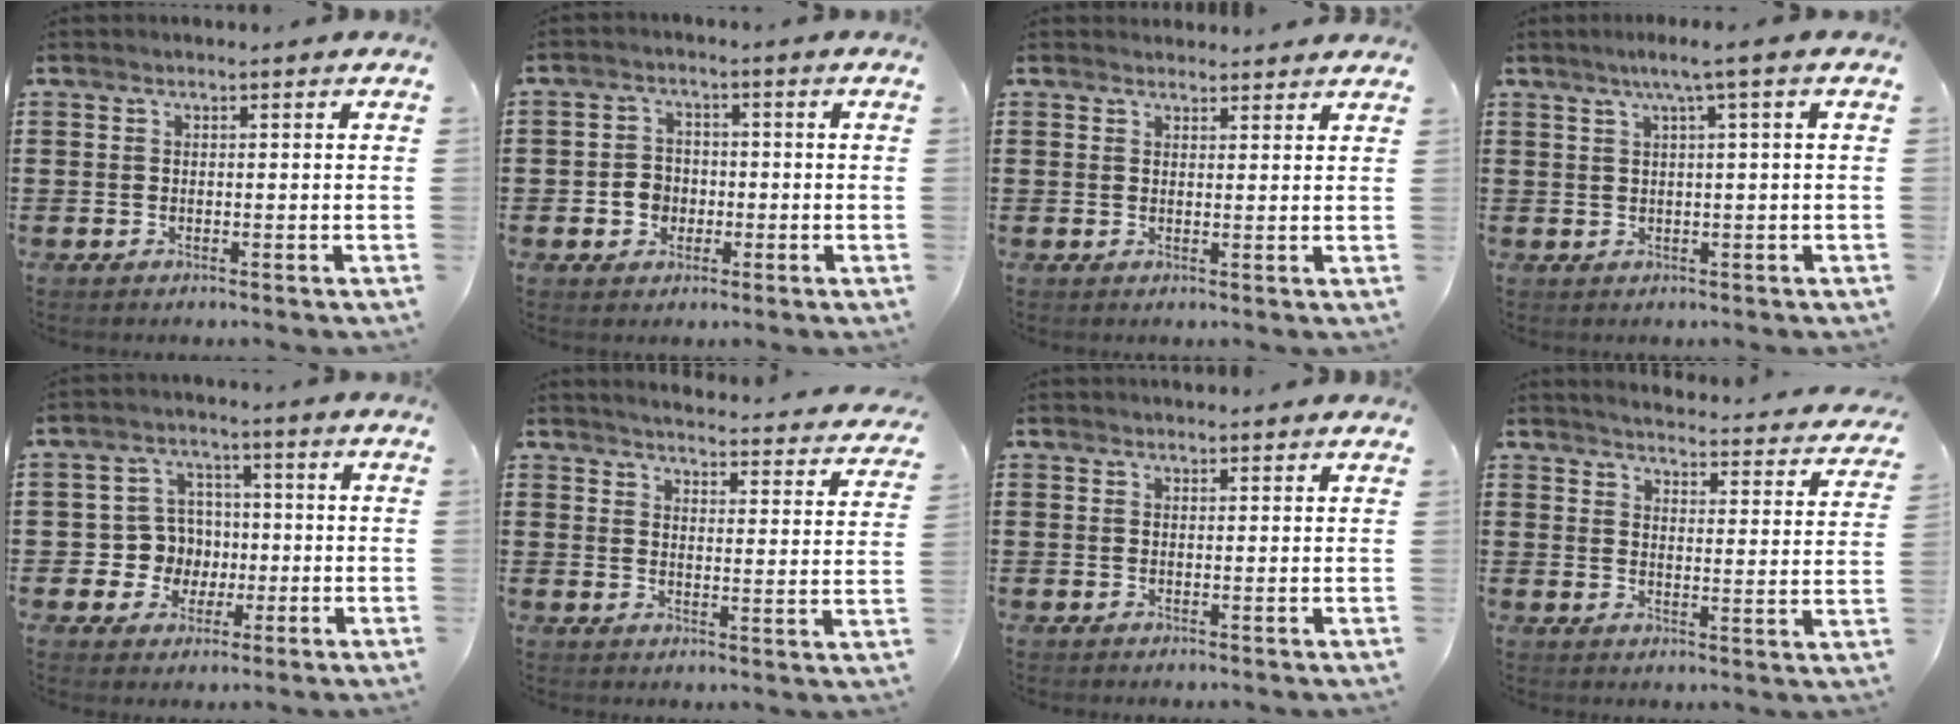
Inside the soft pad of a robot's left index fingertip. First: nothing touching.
{"total": 3.4, "force": [-1.0, 3.0, 1.3], "torque": [-0.033, 0.005, -0.022]}
{"total": 2.0, "force": [2.0, 0.3, -0.1], "torque": [-0.003, -0.001, 0.039]}
{"total": 2.9, "force": [1.0, -0.5, 2.7], "torque": [-0.050, -0.003, 0.014]}
{"total": 6.5, "force": [-0.3, 6.4, 1.4], "torque": [-0.046, 0.015, -0.003]}
{"total": 3.5, "force": [3.4, -0.4, 0.7], "torque": [-0.024, -0.034, 0.051]}
{"total": 1.2, "force": [1.2, 0.1, 0.2], "torque": [-0.005, 0.001, 0.023]}
{"total": 3.2, "force": [3.2, -0.3, 0.7], "torque": [-0.025, -0.035, 0.045]}